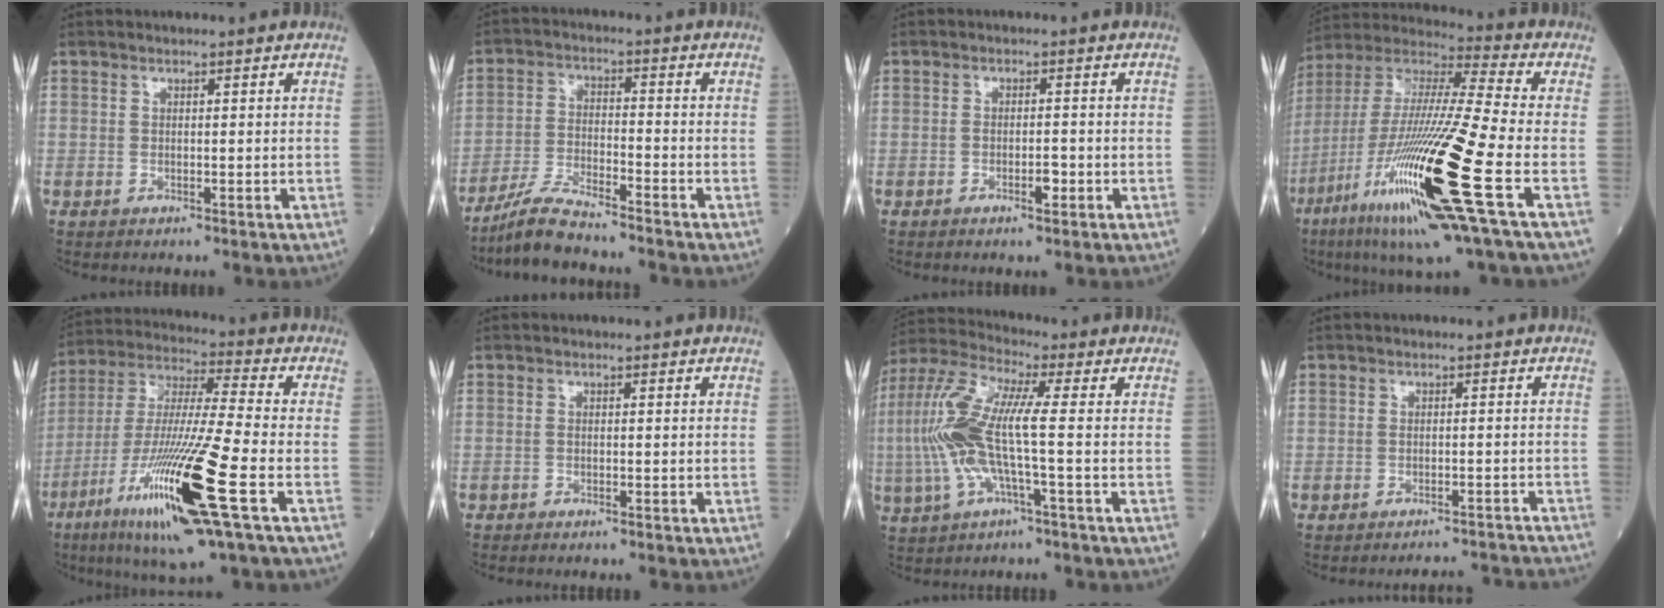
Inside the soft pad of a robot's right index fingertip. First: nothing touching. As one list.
[{"total": 7.4, "force": [-6.8, 0.3, 3.0], "torque": [-0.065, -0.019, -0.130]}, {"total": 2.0, "force": [-1.0, 0.5, 1.7], "torque": [-0.028, 0.001, -0.016]}, {"total": 24.8, "force": [-9.3, 0.8, 23.0], "torque": [-0.458, -0.050, -0.176]}, {"total": 20.3, "force": [-8.5, 0.4, 18.4], "torque": [-0.379, -0.038, -0.159]}, {"total": 1.1, "force": [-1.0, 0.1, 0.3], "torque": [-0.008, -0.001, -0.017]}, {"total": 11.6, "force": [-1.3, 1.4, 11.5], "torque": [-0.269, 0.017, -0.033]}, {"total": 5.8, "force": [-5.8, 0.7, -0.3], "torque": [0.015, 0.011, -0.063]}]